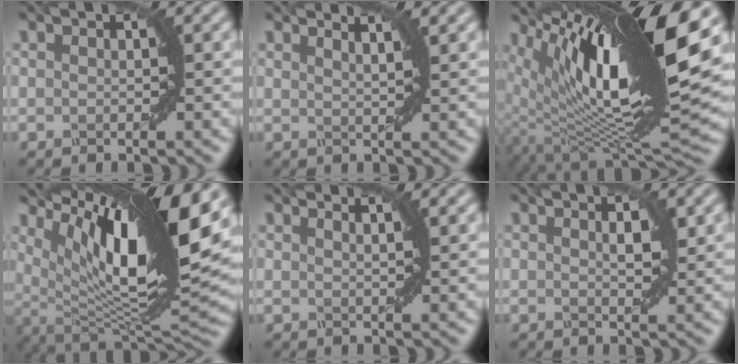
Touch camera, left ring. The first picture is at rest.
{"total": 2.6, "force": [2.0, 1.0, 1.4], "torque": [-0.001, 0.005, 0.003]}
{"total": 16.6, "force": [5.5, 5.3, 14.7], "torque": [-0.263, -0.006, 0.110]}
{"total": 14.8, "force": [6.3, 4.4, 12.7], "torque": [-0.203, 0.001, 0.116]}
{"total": 1.8, "force": [1.2, 0.8, 1.0], "torque": [0.008, -0.003, -0.008]}
{"total": 1.2, "force": [0.4, 0.6, 1.0], "torque": [-0.017, -0.003, 0.010]}